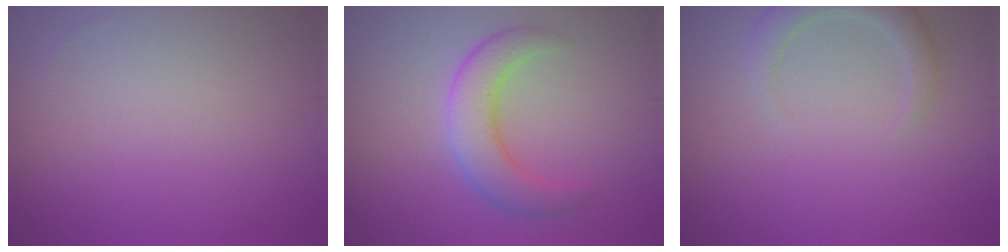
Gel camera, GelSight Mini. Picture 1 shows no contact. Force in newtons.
{"total": 4.3, "press": 4.3, "slide": 0.1}
{"total": 2.8, "press": 2.8, "slide": 0.4}